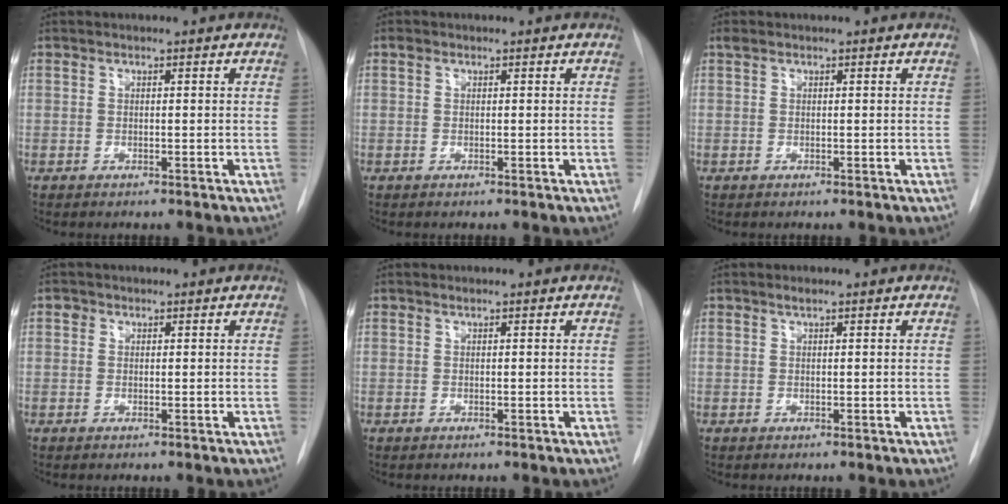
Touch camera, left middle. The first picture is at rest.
{"total": 0.6, "force": [0.3, 0.4, 0.2], "torque": [-0.008, 0.012, 0.004]}
{"total": 0.7, "force": [0.5, 0.2, 0.4], "torque": [-0.016, 0.019, 0.013]}
{"total": 0.8, "force": [0.4, 0.7, 0.1], "torque": [0.004, 0.005, 0.003]}
{"total": 0.0}
{"total": 0.6, "force": [0.5, 0.0, 0.4], "torque": [-0.010, 0.002, 0.009]}